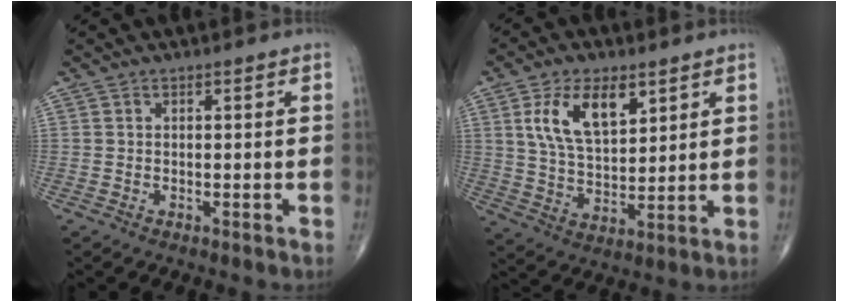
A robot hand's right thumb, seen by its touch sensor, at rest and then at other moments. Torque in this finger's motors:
{"motor_torque": [0.07, 0.25, 0.91, 0.42, 0.24]}